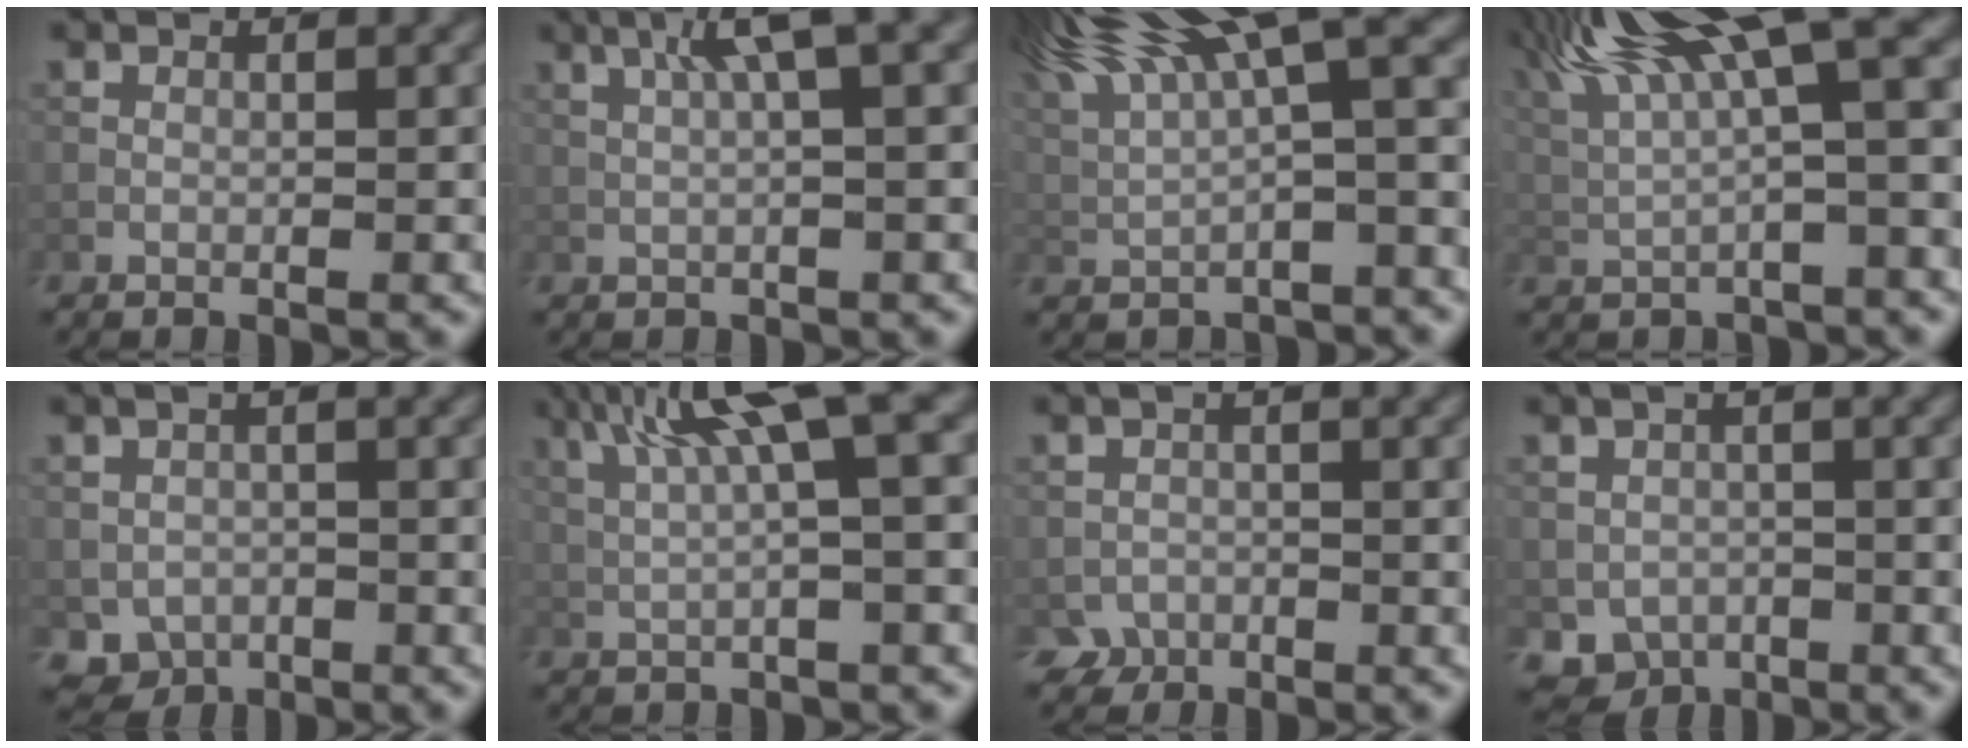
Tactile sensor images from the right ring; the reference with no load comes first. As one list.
[{"total": 4.4, "force": [1.6, 0.3, 4.1], "torque": [-0.073, 0.013, 0.027]}, {"total": 12.3, "force": [5.5, 2.8, 10.6], "torque": [-0.192, 0.029, 0.107]}, {"total": 11.1, "force": [4.9, 2.2, 9.7], "torque": [-0.177, 0.033, 0.094]}, {"total": 3.7, "force": [-1.4, 2.8, 1.9], "torque": [-0.028, -0.007, -0.019]}, {"total": 8.5, "force": [3.1, 1.4, 7.7], "torque": [-0.132, 0.028, 0.058]}, {"total": 1.9, "force": [-1.3, 1.4, 0.4], "torque": [-0.003, 0.000, -0.028]}, {"total": 4.2, "force": [-1.6, 3.2, 2.1], "torque": [-0.033, -0.008, -0.019]}]